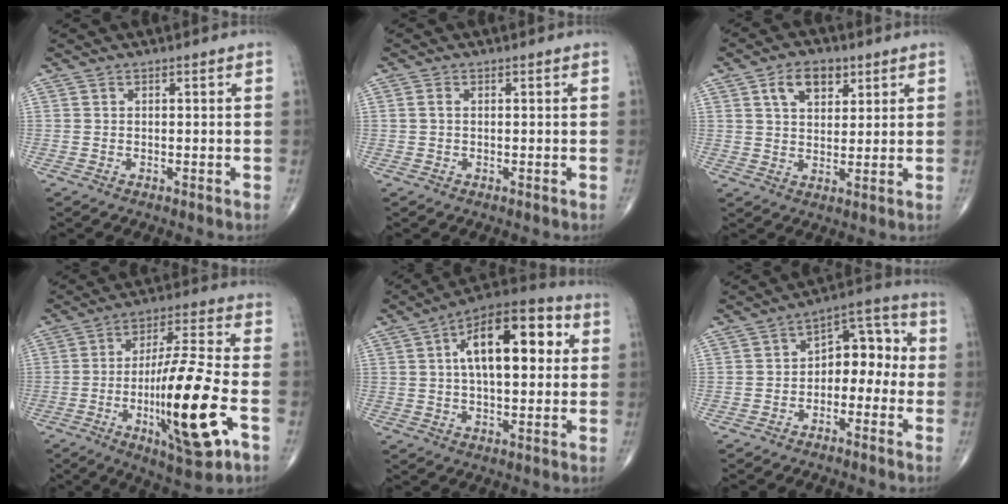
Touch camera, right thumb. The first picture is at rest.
{"total": 1.0, "force": [0.1, 0.6, 0.7], "torque": [-0.015, 0.003, 0.001]}
{"total": 7.5, "force": [3.5, 4.6, 4.7], "torque": [-0.057, -0.010, 0.059]}
{"total": 19.2, "force": [-5.5, 3.6, 18.1], "torque": [-0.325, 0.011, -0.083]}
{"total": 17.7, "force": [3.9, 8.3, 15.1], "torque": [-0.209, 0.024, 0.051]}
{"total": 9.4, "force": [-1.6, 6.1, 6.9], "torque": [-0.061, 0.048, -0.039]}